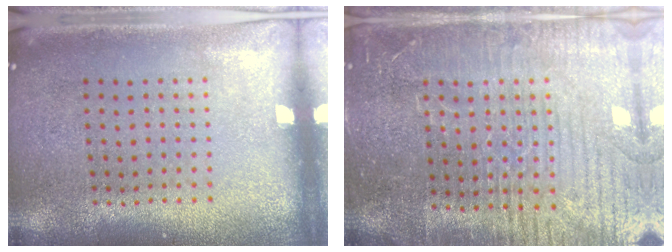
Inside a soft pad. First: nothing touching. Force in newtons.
{"total": 4.3, "press": 4.1, "slide": 1.5}